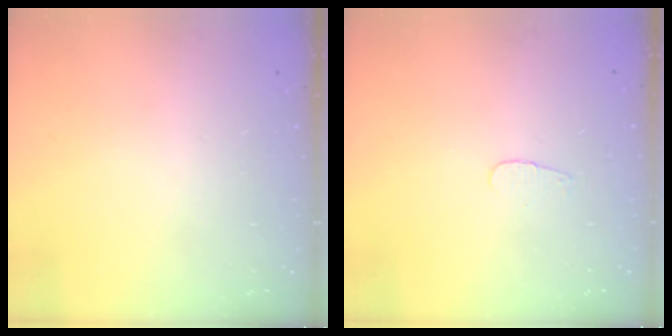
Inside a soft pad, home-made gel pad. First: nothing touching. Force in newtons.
{"total": 3.1, "press": 3.1, "slide": 0.4}